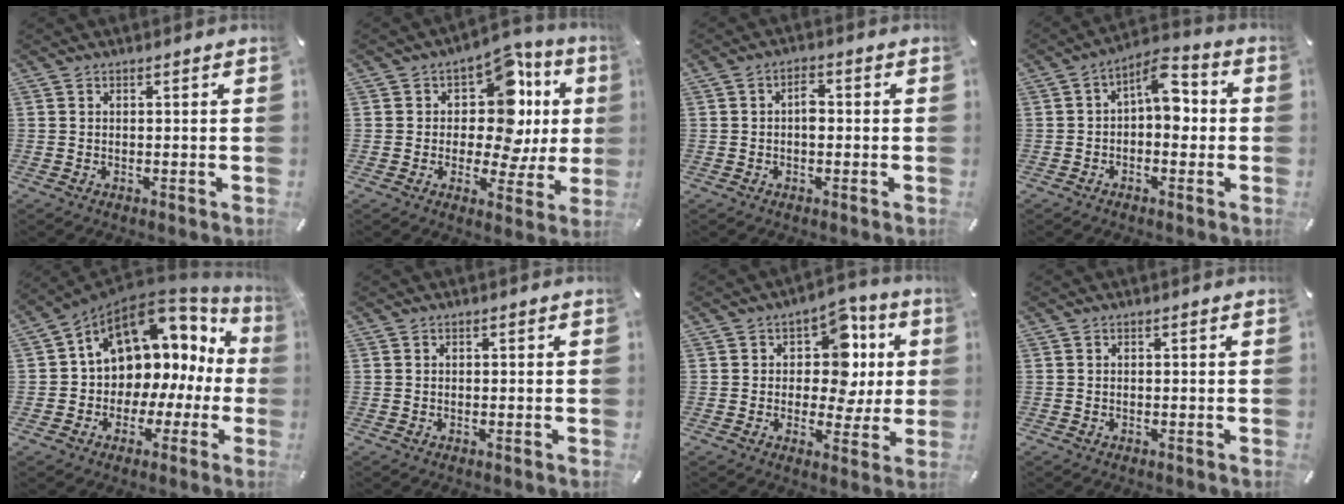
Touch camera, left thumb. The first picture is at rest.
{"total": 14.3, "force": [4.1, 9.0, 10.4], "torque": [-0.150, -0.036, 0.068]}
{"total": 3.2, "force": [-0.2, 1.9, 2.6], "torque": [-0.042, 0.006, -0.006]}
{"total": 8.2, "force": [0.6, 4.6, 6.8], "torque": [-0.094, -0.005, 0.006]}
{"total": 10.5, "force": [5.7, 8.0, 3.6], "torque": [-0.063, -0.064, 0.101]}
{"total": 0.0}
{"total": 12.1, "force": [2.6, 9.0, 7.7], "torque": [-0.100, -0.013, 0.046]}
{"total": 0.0}